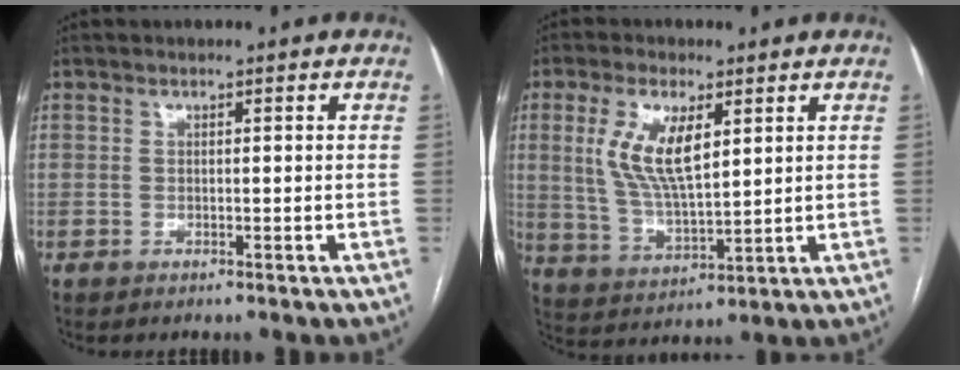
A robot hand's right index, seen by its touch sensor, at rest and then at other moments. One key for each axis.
{"total": 9.7, "fx": 3.3, "fy": 3.1, "fz": 8.6, "tx": -0.183, "ty": 0.004, "tz": 0.070}